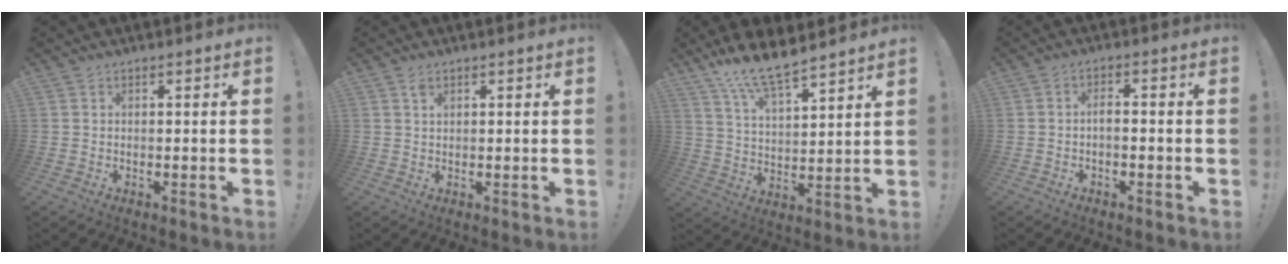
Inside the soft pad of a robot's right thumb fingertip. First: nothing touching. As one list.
[{"total": 1.5, "force": [1.0, 0.8, 0.8], "torque": [-0.017, 0.000, 0.019]}, {"total": 12.0, "force": [10.2, 3.4, 5.3], "torque": [-0.106, -0.066, 0.189]}, {"total": 2.0, "force": [-0.9, 0.7, 1.6], "torque": [-0.035, 0.006, -0.017]}]